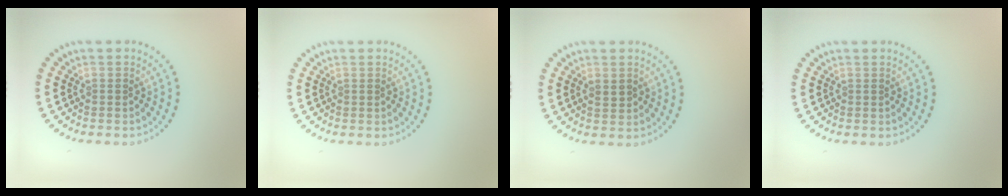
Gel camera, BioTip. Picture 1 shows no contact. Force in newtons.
{"total": 0.0}
{"total": 0.7, "press": 0.7, "slide": 0.3}
{"total": 0.0}